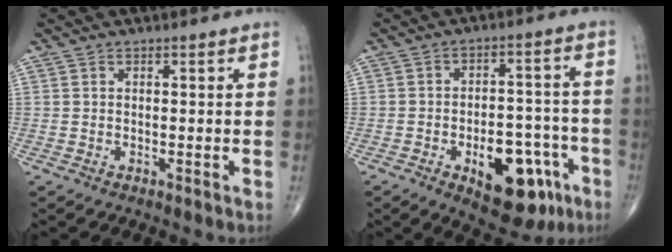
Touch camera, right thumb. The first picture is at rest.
{"total": 16.0, "force": [-7.1, 8.3, 11.8], "torque": [-0.126, 0.044, -0.088]}